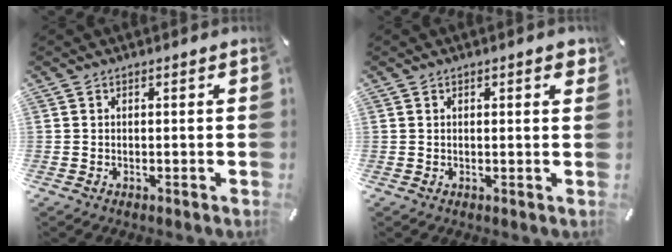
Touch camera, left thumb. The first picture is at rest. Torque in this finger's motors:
{"motor_torque": [0.20, -0.25, -0.04, -0.03, 0.00]}